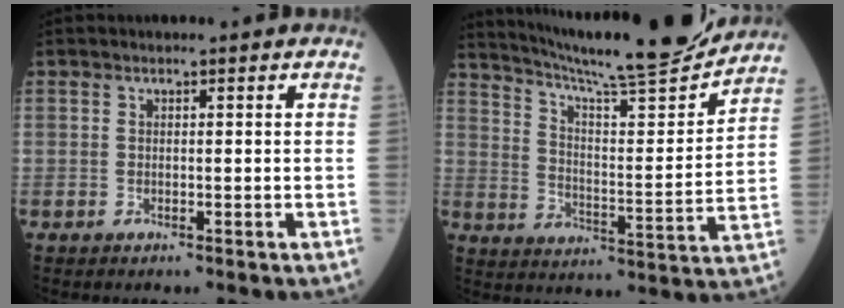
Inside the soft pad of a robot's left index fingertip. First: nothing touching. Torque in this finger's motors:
{"motor_torque": [1.00, -1.14, 0.39, 0.10]}